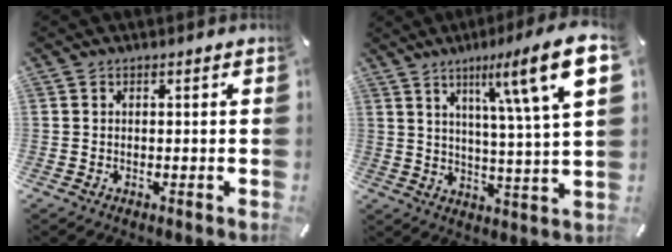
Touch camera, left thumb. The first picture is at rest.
{"total": 16.2, "force": [8.1, 1.7, 13.9], "torque": [-0.207, -0.044, 0.112]}